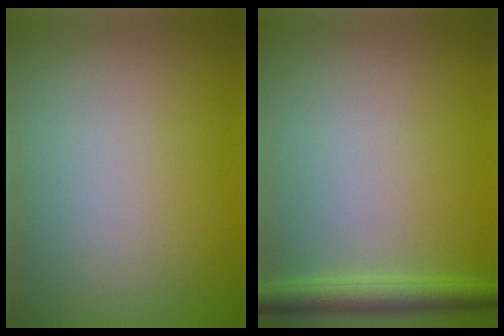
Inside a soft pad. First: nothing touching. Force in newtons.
{"total": 2.8, "press": 2.8, "slide": 0.2}